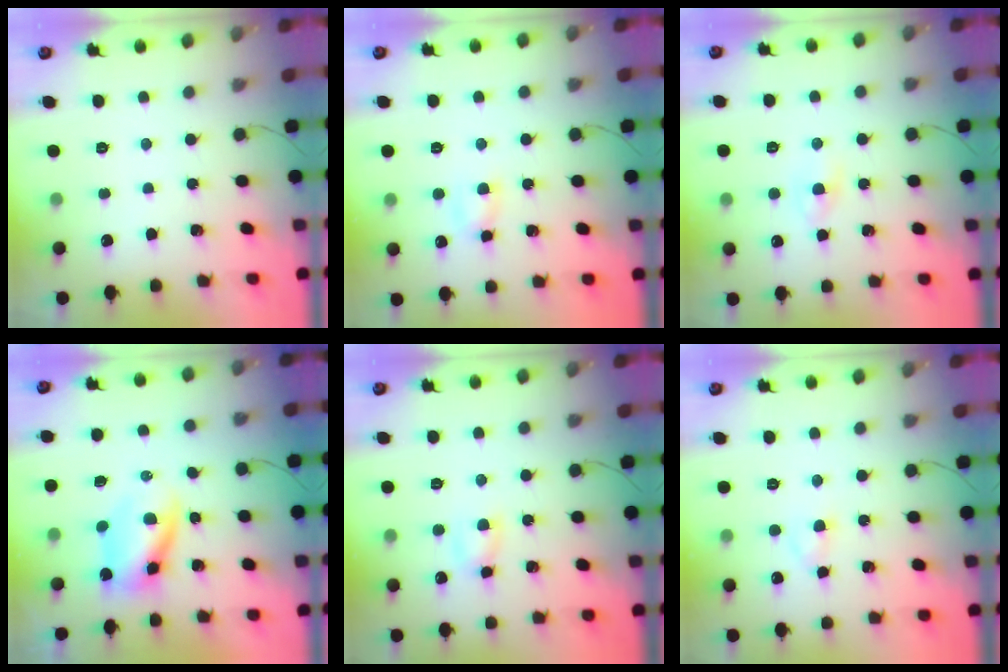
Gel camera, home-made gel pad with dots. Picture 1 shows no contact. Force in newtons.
{"total": 3.7, "press": 3.7, "slide": 0.7}
{"total": 2.3, "press": 2.1, "slide": 0.9}
{"total": 4.9, "press": 4.8, "slide": 1.0}
{"total": 4.4, "press": 4.3, "slide": 0.9}
{"total": 2.4, "press": 2.2, "slide": 1.0}